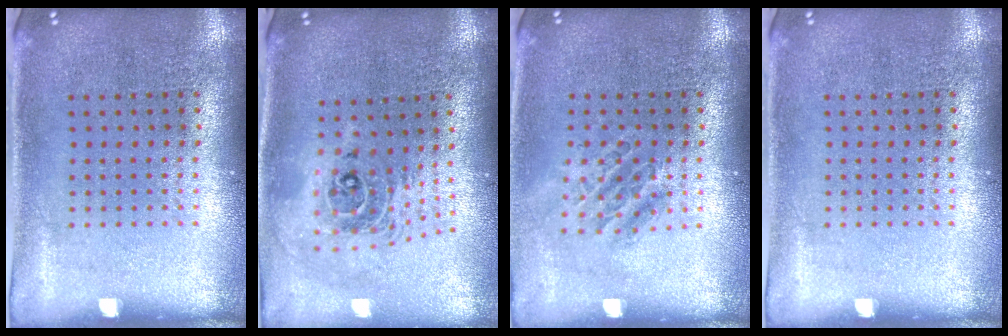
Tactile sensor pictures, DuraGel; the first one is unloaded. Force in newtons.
{"total": 2.1, "press": 1.6, "slide": 1.4}
{"total": 1.3, "press": 1.0, "slide": 0.7}
{"total": 0.0}